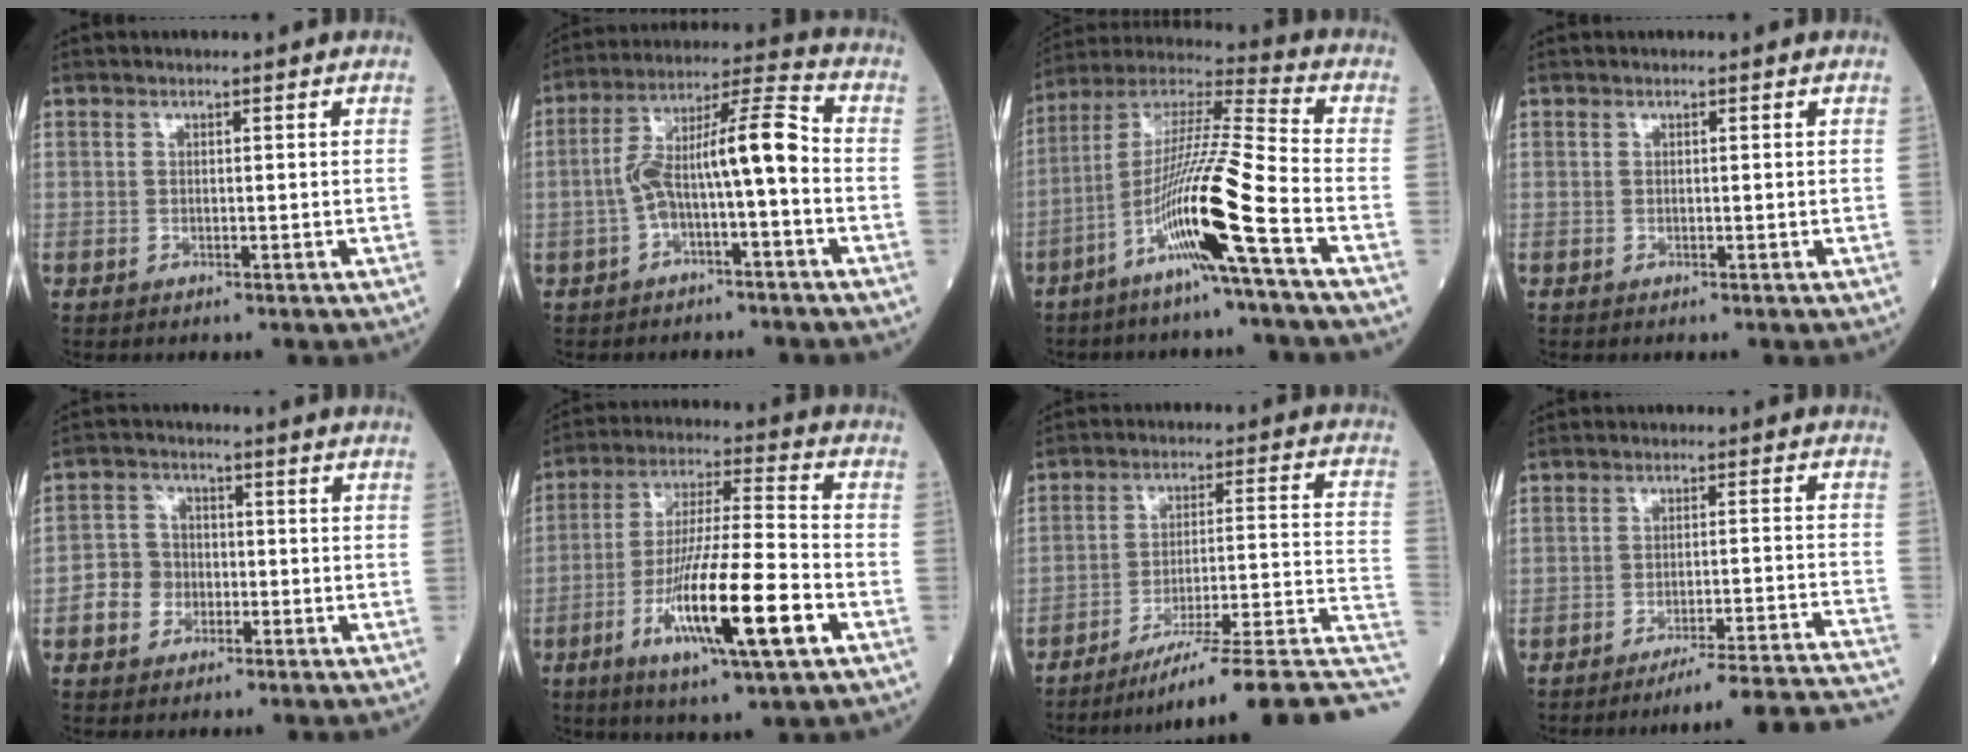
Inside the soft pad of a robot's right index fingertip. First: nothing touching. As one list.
[{"total": 10.6, "force": [-1.8, 1.7, 10.3], "torque": [-0.183, 0.042, -0.032]}, {"total": 15.2, "force": [-6.6, -1.6, 13.6], "torque": [-0.265, -0.010, -0.131]}, {"total": 0.0}, {"total": 4.7, "force": [-1.7, 4.1, 1.5], "torque": [-0.032, 0.016, -0.034]}, {"total": 16.4, "force": [-6.3, 1.2, 15.1], "torque": [-0.280, -0.018, -0.108]}, {"total": 18.7, "force": [-14.9, -0.6, 11.4], "torque": [-0.093, 0.033, -0.214]}, {"total": 19.3, "force": [-17.9, -1.8, 7.1], "torque": [-0.029, 0.002, -0.236]}]